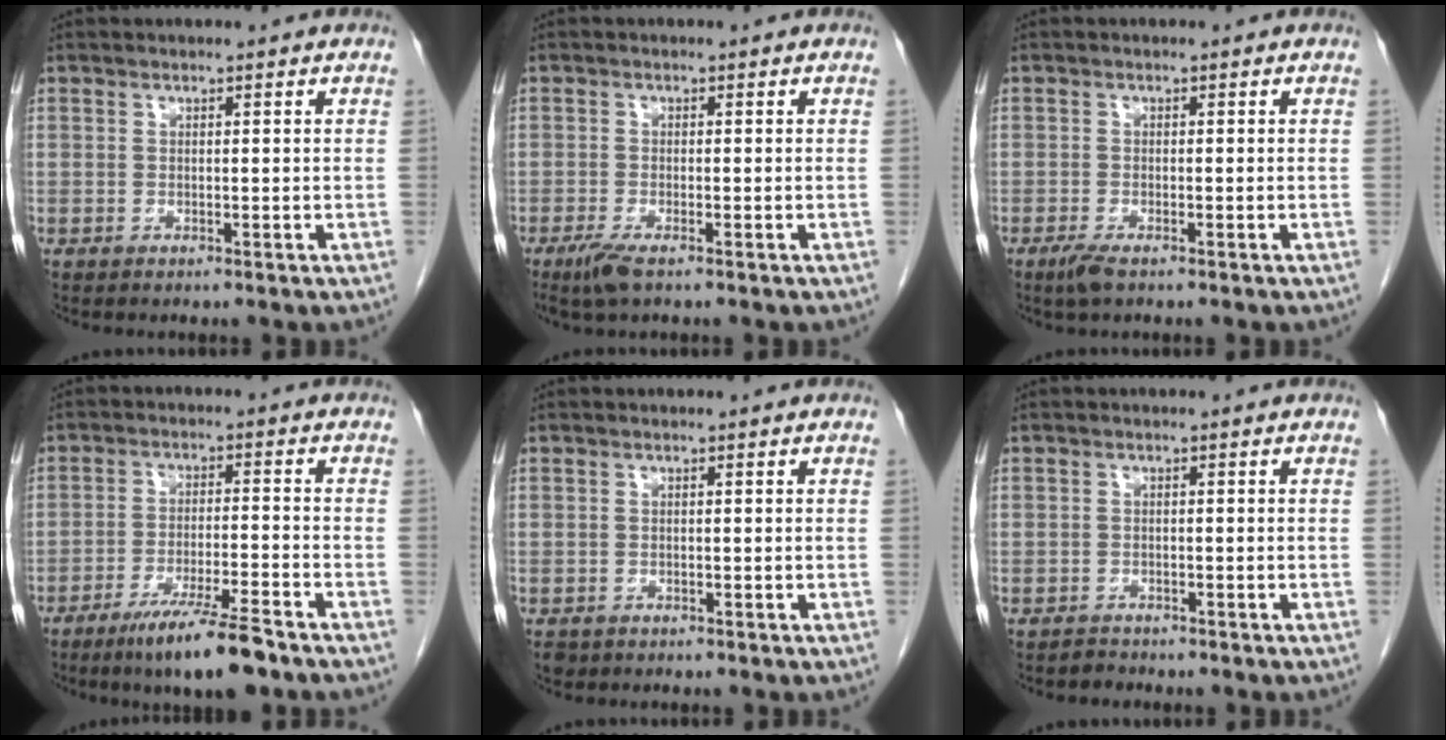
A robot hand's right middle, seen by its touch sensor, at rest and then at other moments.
{"total": 3.2, "force": [-2.1, 0.6, 2.4], "torque": [-0.053, -0.009, -0.040]}
{"total": 2.3, "force": [-1.5, 0.5, 1.6], "torque": [-0.040, -0.006, -0.029]}
{"total": 9.6, "force": [-7.0, 0.4, 6.6], "torque": [-0.112, -0.024, -0.119]}
{"total": 1.5, "force": [-1.1, 1.0, 0.3], "torque": [-0.013, -0.001, -0.015]}
{"total": 1.2, "force": [-1.1, 0.5, -0.3], "torque": [-0.005, -0.003, -0.020]}